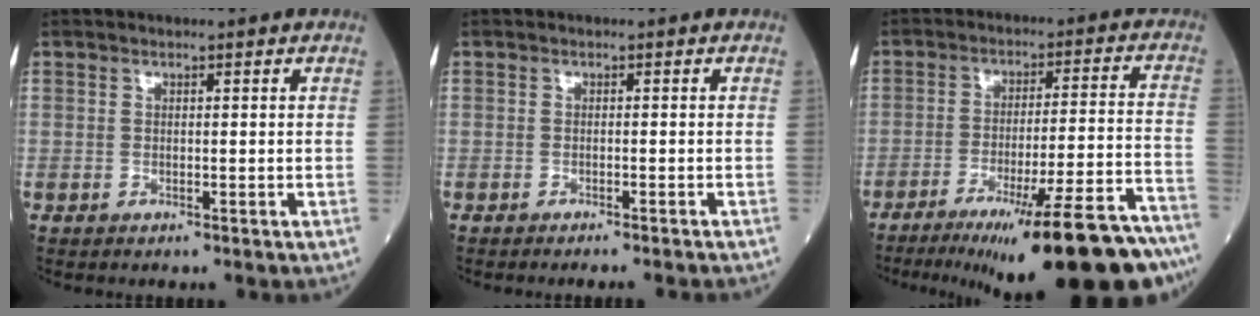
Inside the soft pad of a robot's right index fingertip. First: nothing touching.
{"total": 5.1, "force": [-4.7, -0.1, 1.8], "torque": [-0.020, -0.014, -0.056]}
{"total": 24.0, "force": [-18.4, -0.1, 15.5], "torque": [-0.145, -0.011, -0.267]}